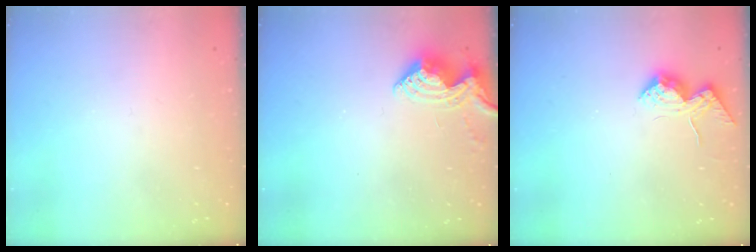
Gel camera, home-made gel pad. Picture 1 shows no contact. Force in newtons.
{"total": 10.4, "press": 10.4, "slide": 0.2}
{"total": 11.8, "press": 11.8, "slide": 0.4}